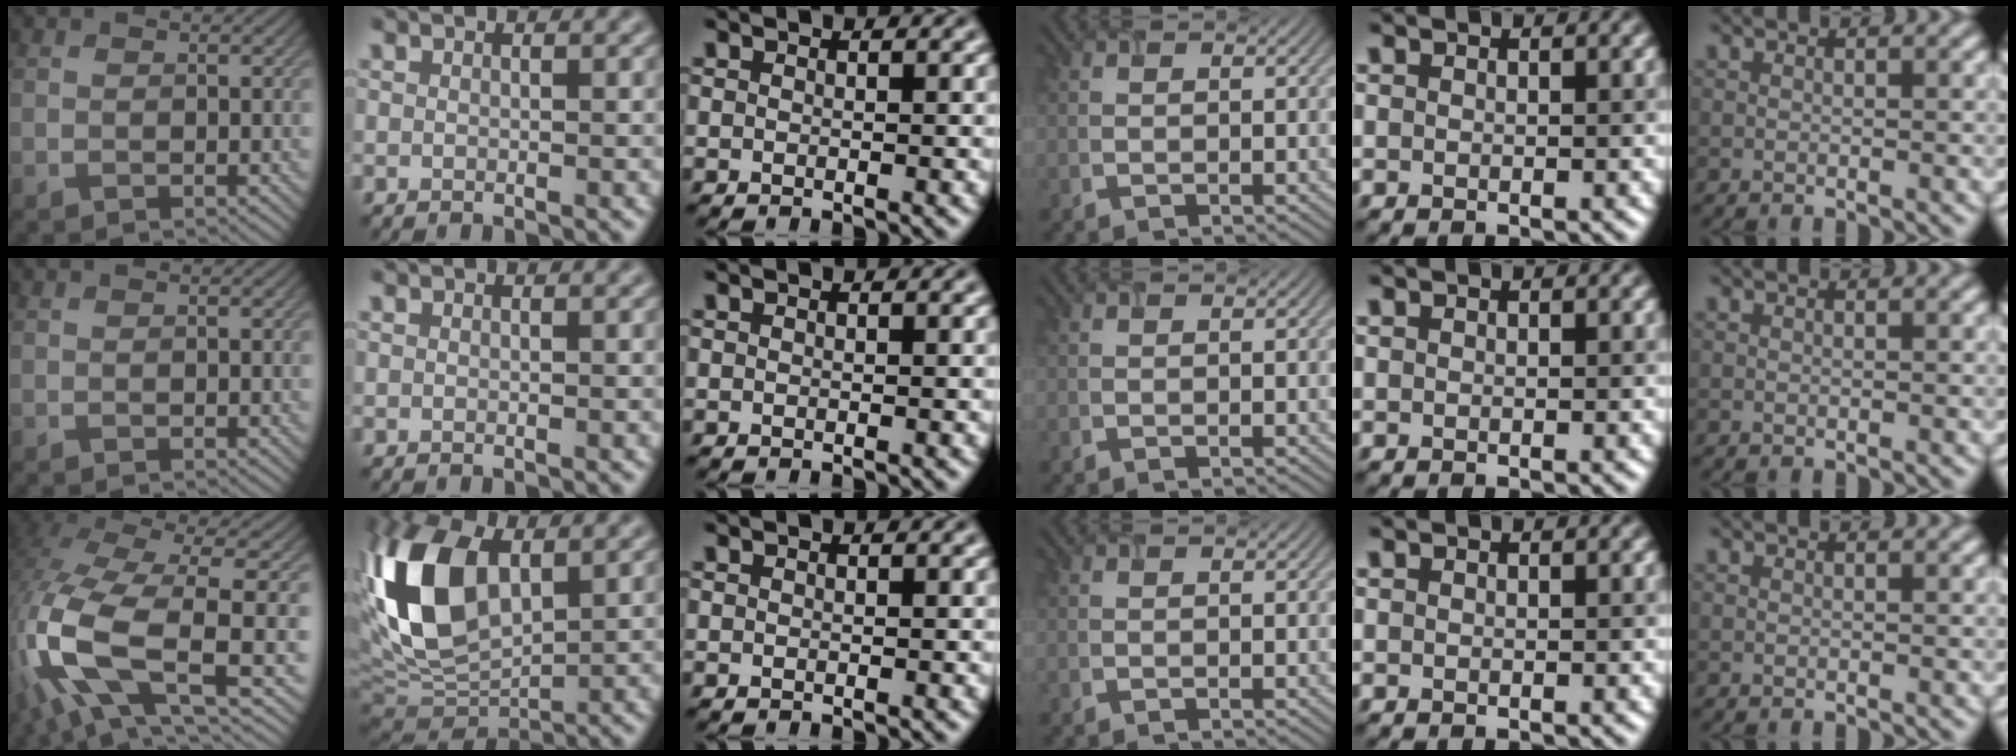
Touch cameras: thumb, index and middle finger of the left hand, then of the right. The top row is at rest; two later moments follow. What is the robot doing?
{"motion": "close", "object": "airpods case & airpods"}